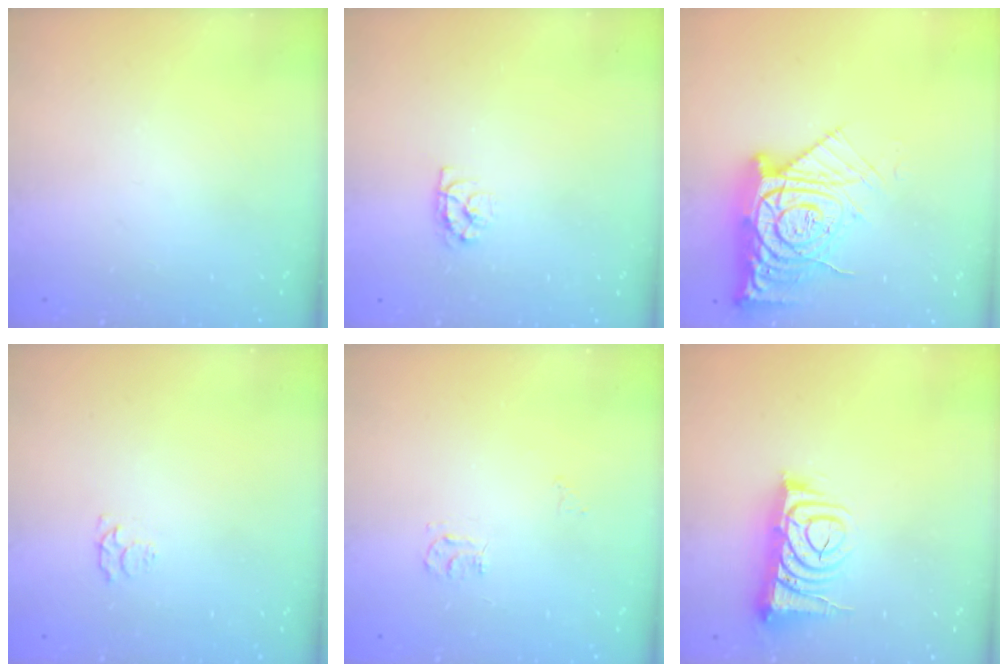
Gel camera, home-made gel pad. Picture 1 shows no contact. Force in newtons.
{"total": 3.9, "press": 3.9, "slide": 0.3}
{"total": 17.3, "press": 17.2, "slide": 1.7}
{"total": 3.2, "press": 3.2, "slide": 0.5}
{"total": 3.9, "press": 3.9, "slide": 0.6}
{"total": 10.2, "press": 10.2, "slide": 1.1}